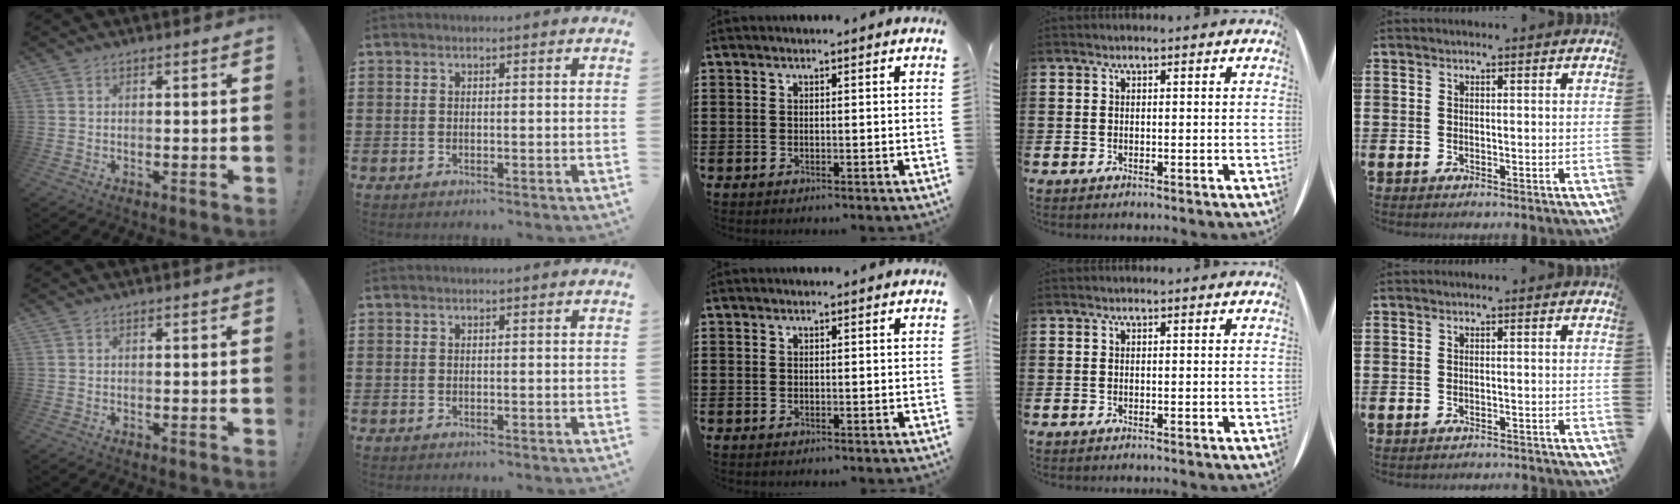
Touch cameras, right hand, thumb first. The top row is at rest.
{}